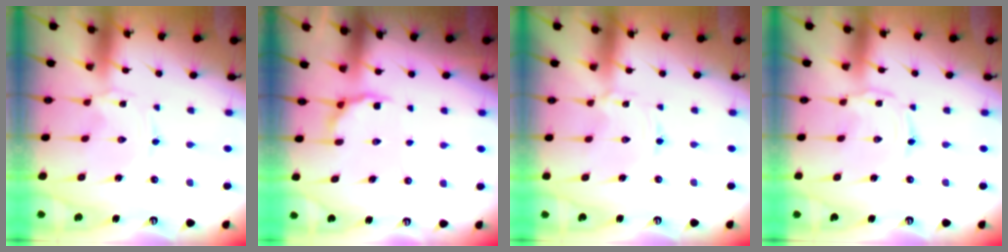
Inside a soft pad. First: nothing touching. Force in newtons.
{"total": 3.6, "press": 2.9, "slide": 2.2}
{"total": 0.9, "press": 0.9, "slide": 0.1}
{"total": 1.3, "press": 1.3, "slide": 0.2}